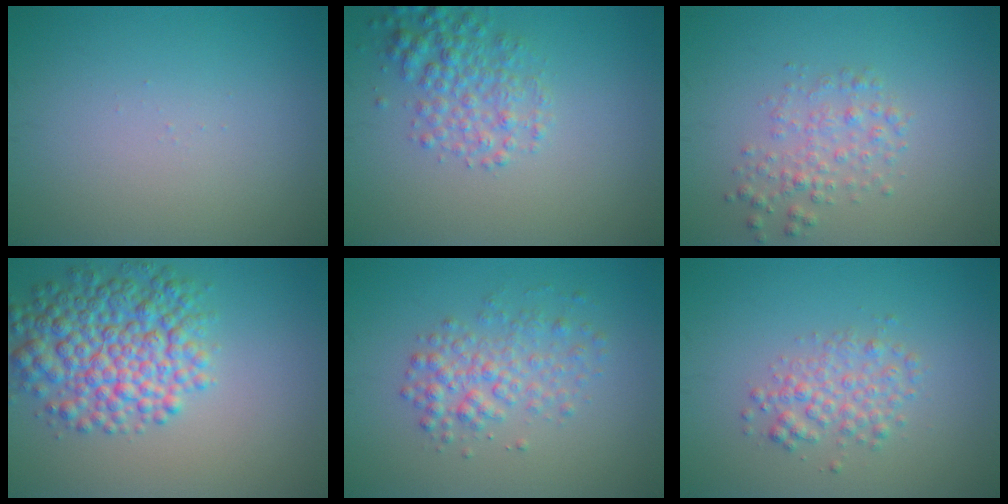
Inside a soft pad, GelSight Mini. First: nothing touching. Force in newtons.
{"total": 3.4, "press": 3.4, "slide": 0.1}
{"total": 2.3, "press": 2.3, "slide": 0.0}
{"total": 7.3, "press": 7.3, "slide": 0.1}
{"total": 3.2, "press": 3.2, "slide": 0.1}
{"total": 2.6, "press": 2.6, "slide": 0.0}